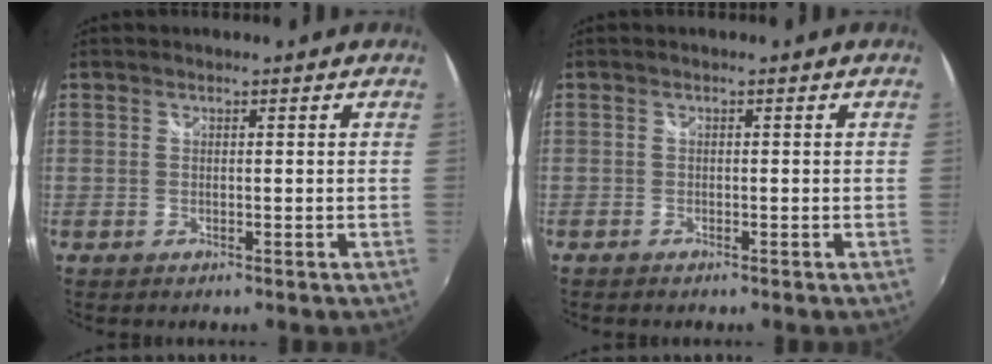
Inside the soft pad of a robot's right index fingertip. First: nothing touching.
{"total": 0.8, "force": [-0.7, 0.4, 0.2], "torque": [-0.009, -0.003, -0.015]}